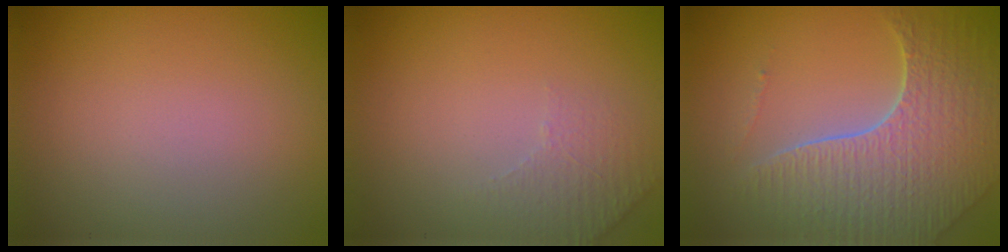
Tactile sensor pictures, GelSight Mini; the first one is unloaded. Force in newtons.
{"total": 2.1, "press": 2.0, "slide": 0.5}
{"total": 7.4, "press": 5.3, "slide": 5.2}